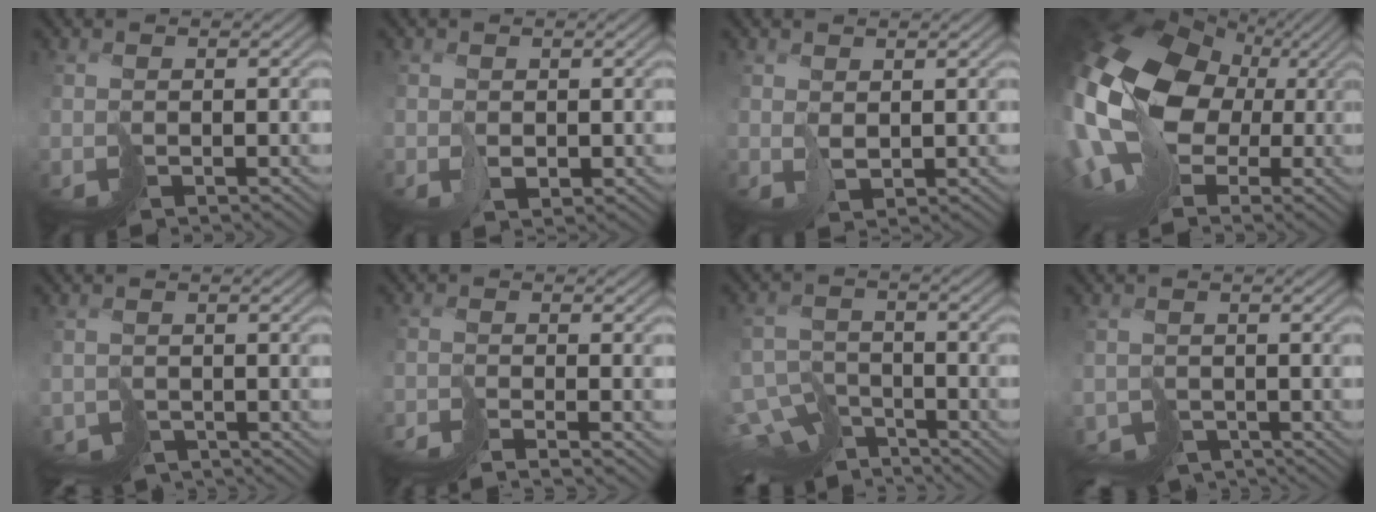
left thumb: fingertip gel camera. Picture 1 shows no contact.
{"total": 1.0, "force": [0.3, 0.7, 0.6], "torque": [-0.008, 0.001, 0.008]}
{"total": 1.4, "force": [1.2, 0.3, 0.5], "torque": [-0.010, 0.006, 0.027]}
{"total": 20.4, "force": [0.3, 15.9, 12.7], "torque": [-0.288, -0.027, -0.010]}
{"total": 3.4, "force": [-3.0, 1.6, 0.4], "torque": [0.005, -0.017, -0.055]}
{"total": 4.0, "force": [-3.7, -0.7, 1.4], "torque": [-0.020, 0.003, -0.074]}
{"total": 11.2, "force": [-9.4, 4.9, 3.5], "torque": [-0.068, -0.017, -0.144]}
{"total": 3.9, "force": [-3.3, 2.1, 0.6], "torque": [0.002, -0.019, -0.055]}